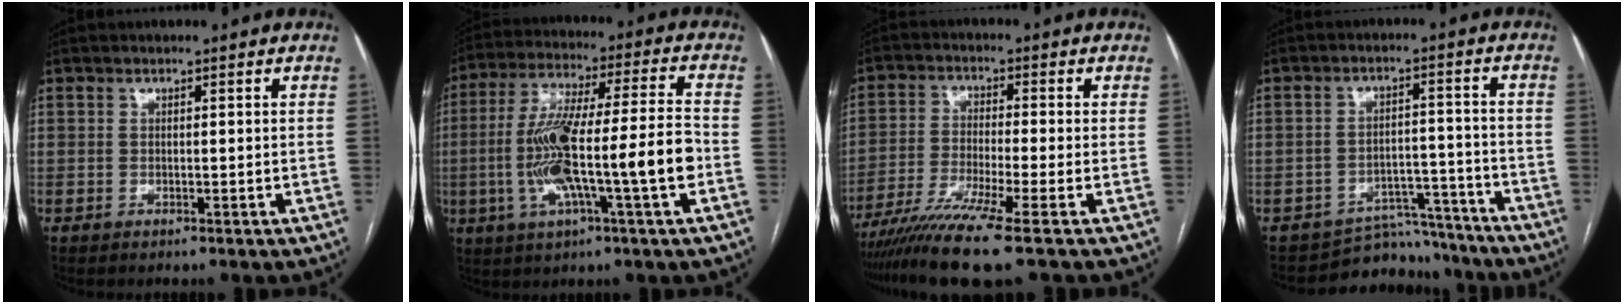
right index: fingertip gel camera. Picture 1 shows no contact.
{"total": 16.6, "force": [-3.5, 0.8, 16.2], "torque": [-0.303, 0.010, -0.061]}
{"total": 10.0, "force": [-7.2, -1.8, 6.6], "torque": [-0.119, -0.032, -0.128]}
{"total": 8.6, "force": [-8.0, 3.1, -0.8], "torque": [0.025, 0.041, -0.113]}